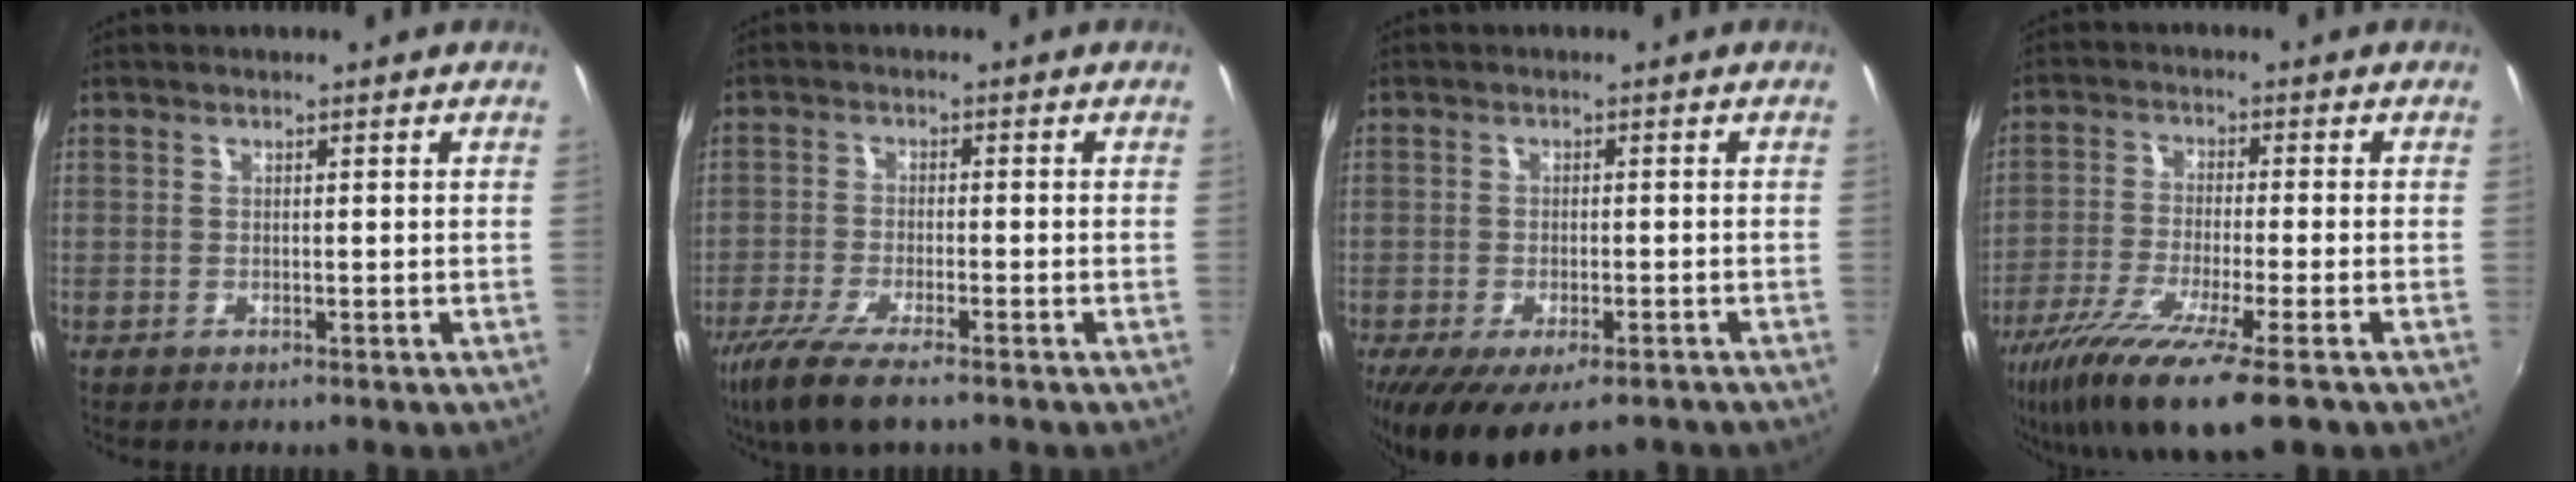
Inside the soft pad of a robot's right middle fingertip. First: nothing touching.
{"total": 10.4, "force": [-7.2, 2.6, 7.0], "torque": [-0.166, -0.037, -0.136]}
{"total": 13.1, "force": [-8.8, 5.3, 8.1], "torque": [-0.166, -0.048, -0.129]}
{"total": 15.5, "force": [-10.1, 2.5, 11.5], "torque": [-0.229, -0.056, -0.180]}